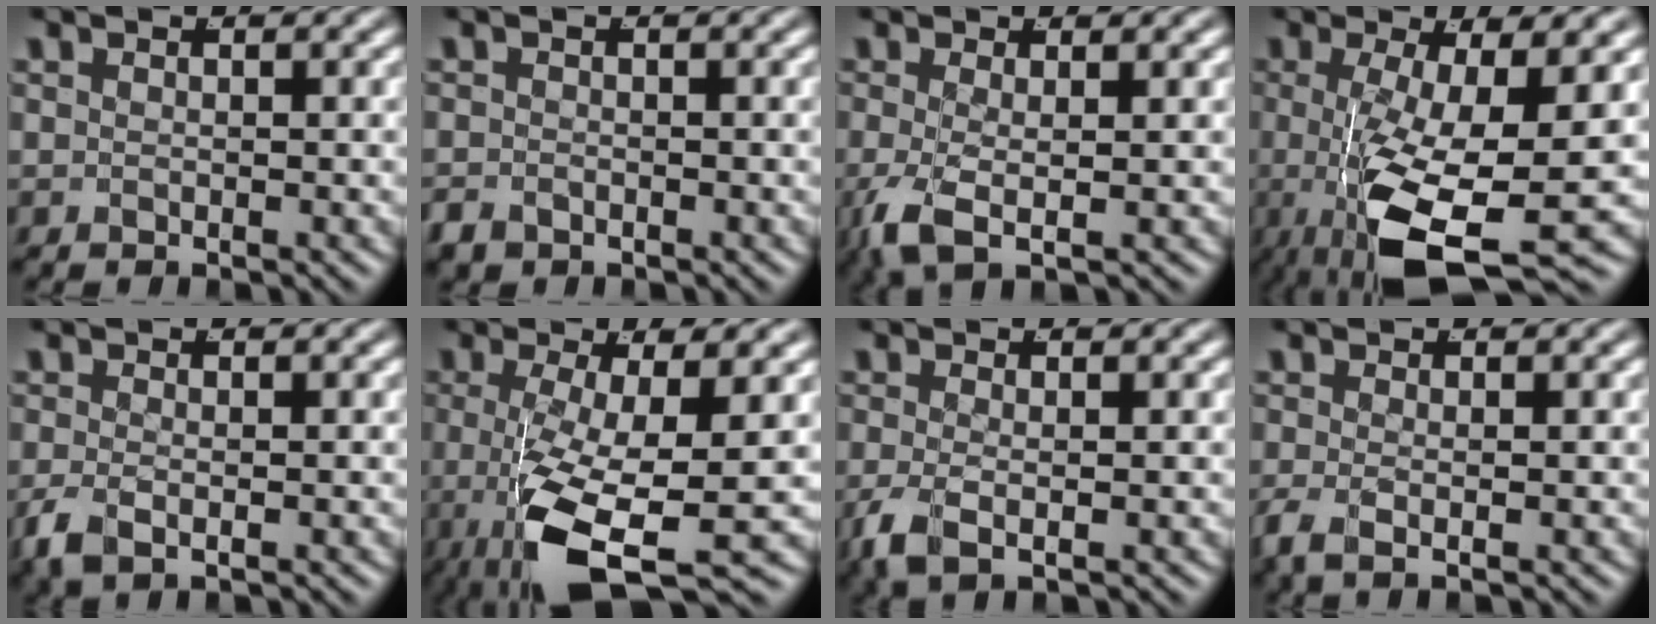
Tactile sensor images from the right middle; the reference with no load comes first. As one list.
[{"total": 1.5, "force": [-1.3, 0.7, 0.3], "torque": [-0.004, -0.015, -0.017]}, {"total": 3.1, "force": [-1.3, 0.9, 2.7], "torque": [-0.069, -0.023, -0.008]}, {"total": 10.1, "force": [-3.8, 3.1, 8.8], "torque": [-0.164, -0.045, -0.034]}, {"total": 2.0, "force": [-1.2, 0.8, 1.4], "torque": [-0.043, -0.016, -0.012]}, {"total": 9.2, "force": [-4.3, 2.6, 7.7], "torque": [-0.150, -0.045, -0.040]}, {"total": 2.3, "force": [-1.2, 0.7, 1.8], "torque": [-0.052, -0.017, -0.010]}, {"total": 1.7, "force": [-1.0, 0.3, 1.4], "torque": [-0.045, -0.017, -0.010]}]